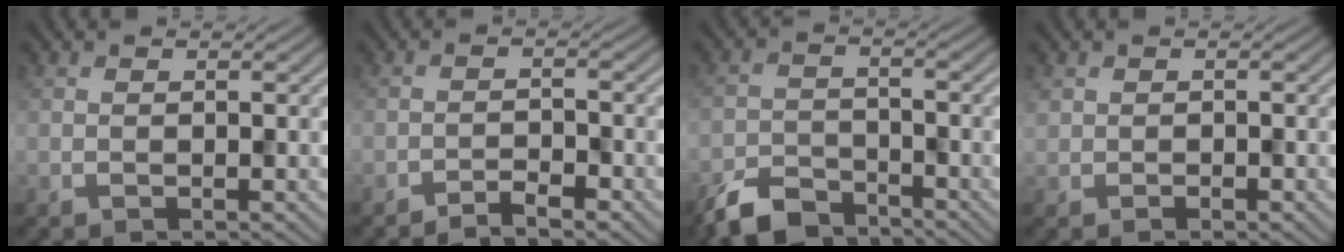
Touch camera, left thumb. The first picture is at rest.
{"total": 2.7, "force": [-2.3, 0.4, 1.4], "torque": [-0.024, 0.006, -0.042]}
{"total": 6.5, "force": [-5.5, 2.4, 2.5], "torque": [-0.046, -0.008, -0.115]}
{"total": 1.0, "force": [-0.2, 0.9, 0.4], "torque": [-0.009, -0.005, -0.003]}